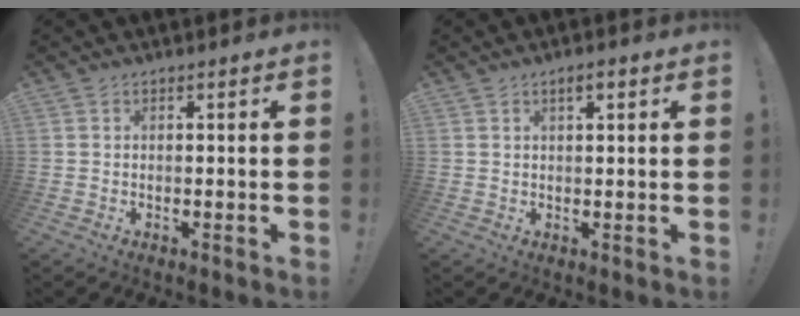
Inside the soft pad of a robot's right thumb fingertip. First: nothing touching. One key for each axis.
{"total": 2.4, "fx": 1.3, "fy": 0.6, "fz": 2.0, "tx": -0.034, "ty": 0.000, "tz": 0.019}